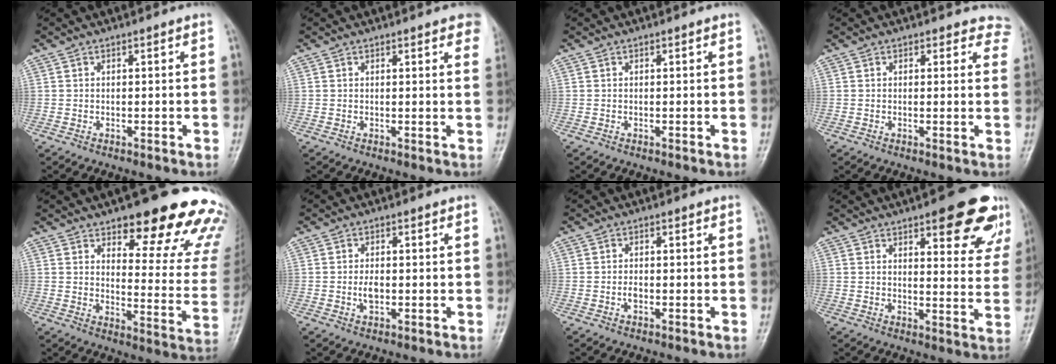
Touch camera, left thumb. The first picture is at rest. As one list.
[{"total": 6.4, "force": [4.4, 2.0, 4.3], "torque": [-0.028, -0.008, 0.040]}, {"total": 0.0}, {"total": 4.8, "force": [4.1, 2.4, 0.1], "torque": [0.048, -0.015, 0.018]}, {"total": 23.1, "force": [15.5, 7.8, 15.2], "torque": [-0.138, -0.081, 0.188]}, {"total": 2.5, "force": [-0.4, 1.5, 2.0], "torque": [-0.034, 0.000, -0.009]}, {"total": 1.2, "force": [-0.4, 0.8, 0.9], "torque": [-0.012, 0.001, -0.009]}, {"total": 15.3, "force": [9.0, 5.1, 11.3], "torque": [-0.094, -0.045, 0.104]}]